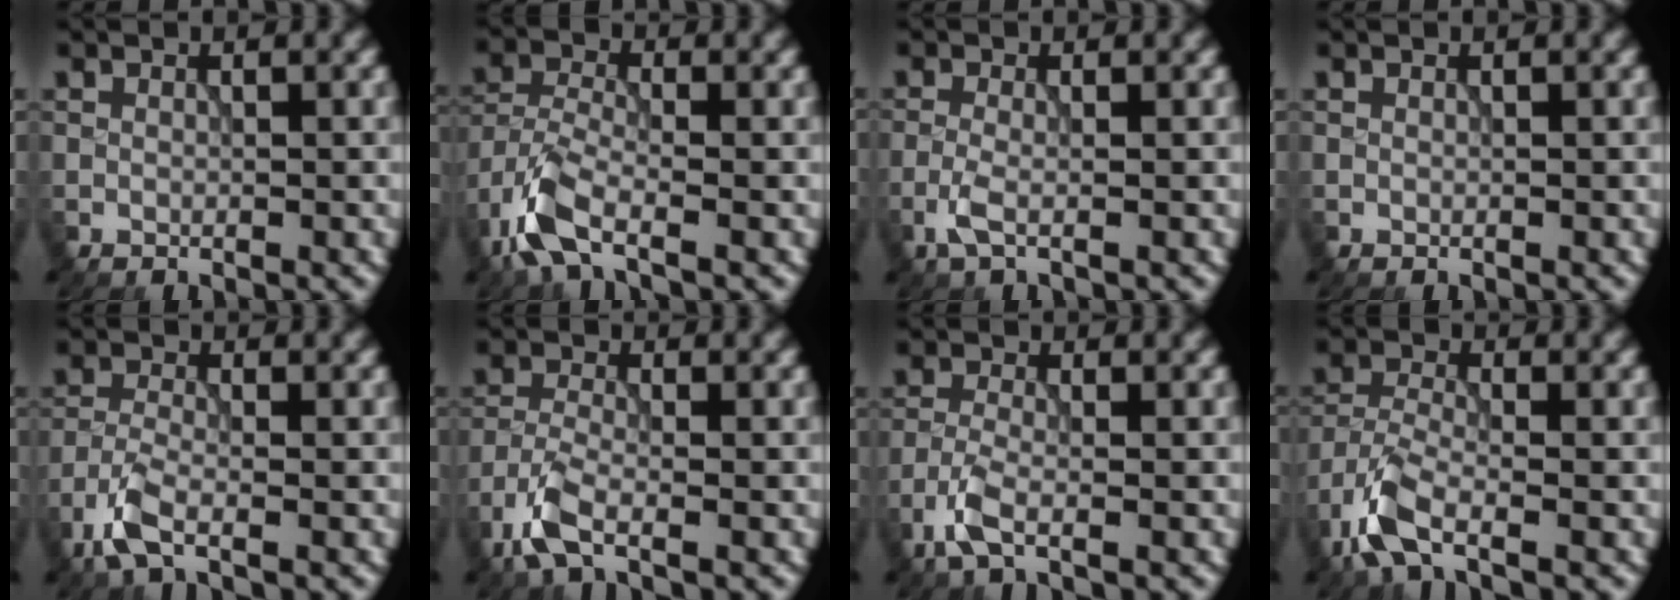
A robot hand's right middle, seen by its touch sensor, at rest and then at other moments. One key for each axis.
{"total": 5.6, "fx": -3.5, "fy": 2.0, "fz": 3.9, "tx": -0.091, "ty": -0.009, "tz": -0.084}
{"total": 2.0, "fx": -0.9, "fy": 0.5, "fz": 1.7, "tx": -0.042, "ty": 0.000, "tz": -0.026}
{"total": 0.0}
{"total": 3.4, "fx": -2.2, "fy": 1.0, "fz": 2.4, "tx": -0.062, "ty": -0.004, "tz": -0.056}
{"total": 3.8, "fx": -2.4, "fy": 1.2, "fz": 2.6, "tx": -0.066, "ty": -0.007, "tz": -0.062}
{"total": 2.9, "fx": -1.7, "fy": 0.8, "fz": 2.2, "tx": -0.055, "ty": -0.002, "tz": -0.046}
{"total": 5.0, "fx": -3.2, "fy": 1.7, "fz": 3.5, "tx": -0.084, "ty": -0.009, "tz": -0.079}